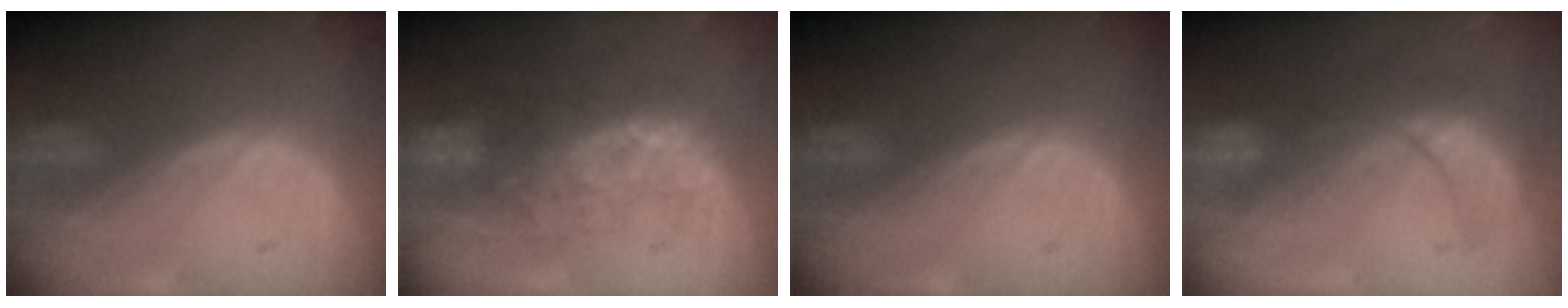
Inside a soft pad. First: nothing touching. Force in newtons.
{"total": 9.0, "press": 8.3, "slide": 3.5}
{"total": 0.0}
{"total": 7.9, "press": 7.4, "slide": 2.6}